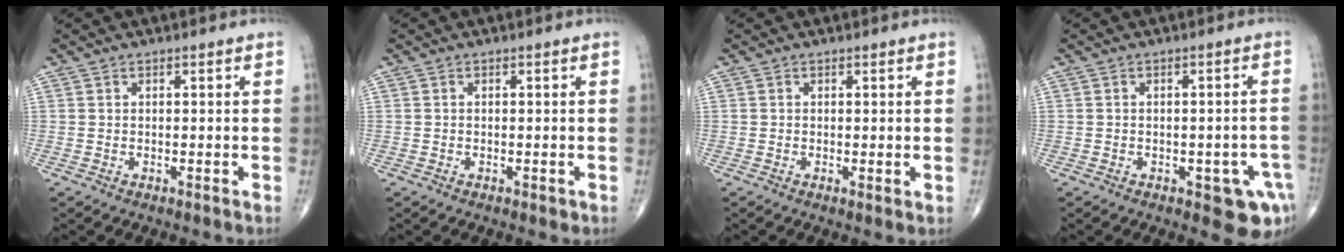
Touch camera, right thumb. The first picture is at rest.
{"total": 0.7, "force": [-0.3, 0.4, 0.5], "torque": [-0.007, -0.001, -0.004]}
{"total": 0.9, "force": [0.0, 0.2, 0.9], "torque": [-0.017, -0.005, -0.002]}
{"total": 7.5, "force": [-3.3, 3.2, 6.0], "torque": [-0.048, 0.012, -0.034]}